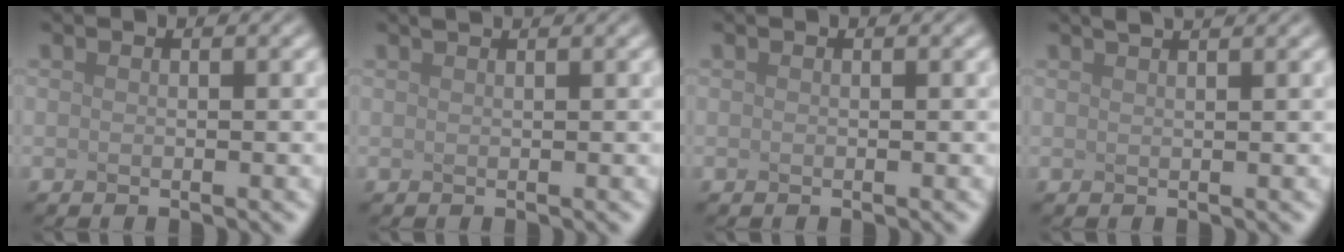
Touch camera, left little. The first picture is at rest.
{"total": 1.2, "force": [1.0, 0.3, 0.6], "torque": [-0.002, 0.004, -0.002]}
{"total": 0.0}
{"total": 3.4, "force": [2.4, 1.2, 2.0], "torque": [-0.006, 0.026, 0.001]}